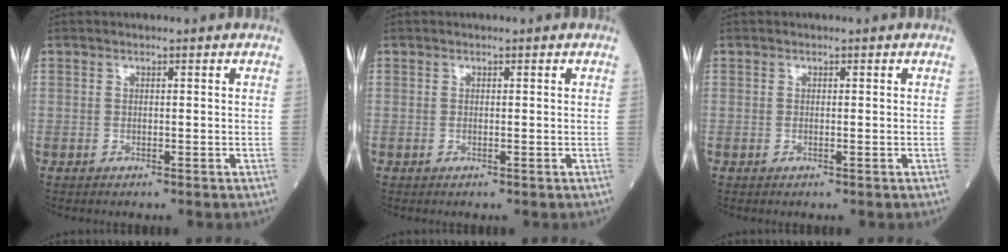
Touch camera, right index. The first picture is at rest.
{"total": 0.0}
{"total": 0.0}